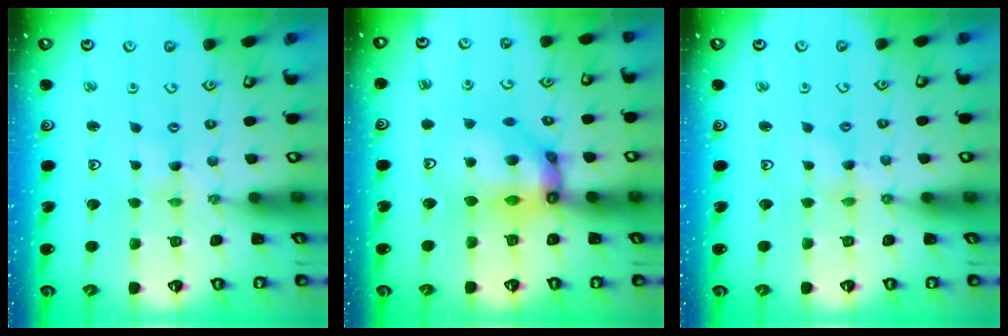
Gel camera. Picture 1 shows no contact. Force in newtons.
{"total": 11.5, "press": 11.4, "slide": 1.5}
{"total": 2.0, "press": 2.0, "slide": 0.2}